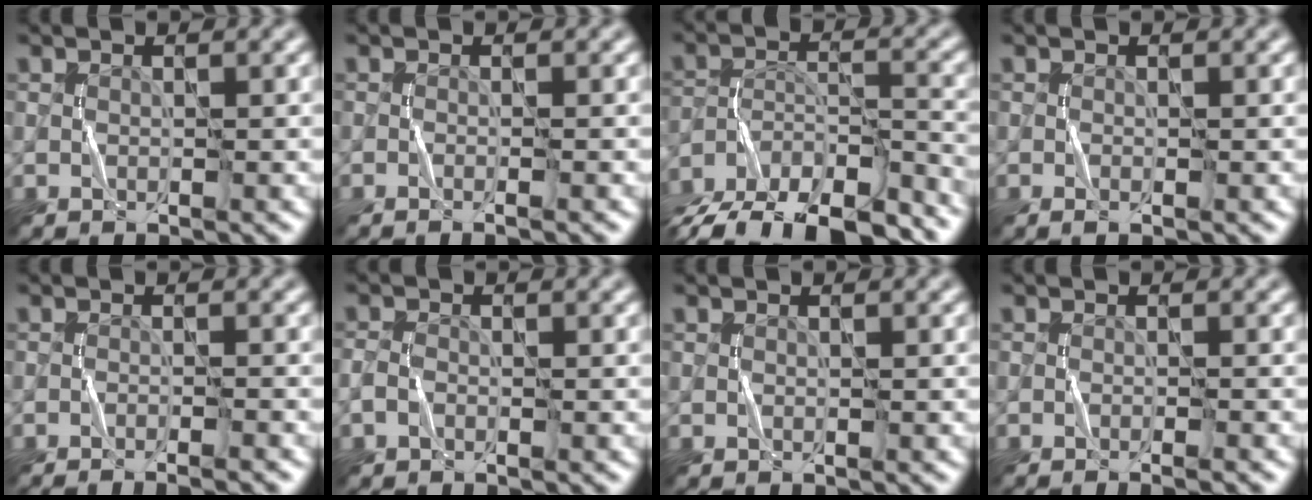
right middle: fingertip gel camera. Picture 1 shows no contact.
{"total": 1.8, "force": [-0.7, 0.6, 1.6], "torque": [-0.011, -0.001, -0.017]}
{"total": 14.4, "force": [-12.5, 4.9, 5.2], "torque": [-0.088, -0.008, -0.174]}
{"total": 0.7, "force": [-0.2, 0.1, 0.6], "torque": [-0.009, -0.003, -0.004]}
{"total": 3.6, "force": [-2.8, 0.6, 2.1], "torque": [-0.022, 0.005, -0.043]}
{"total": 1.2, "force": [-0.7, 0.7, 0.7], "torque": [-0.016, 0.003, -0.017]}
{"total": 0.0}
{"total": 2.2, "force": [-1.4, 0.4, 1.6], "torque": [-0.011, 0.004, -0.027]}